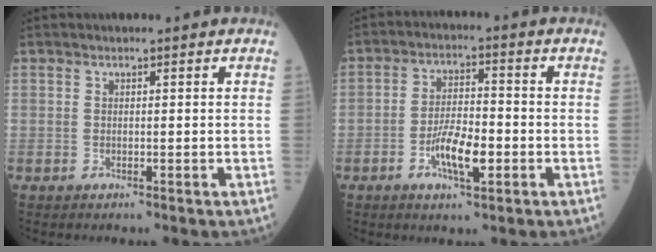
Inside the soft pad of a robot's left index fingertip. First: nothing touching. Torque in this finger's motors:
{"motor_torque": [0.14, 0.11, 0.19, 0.07]}